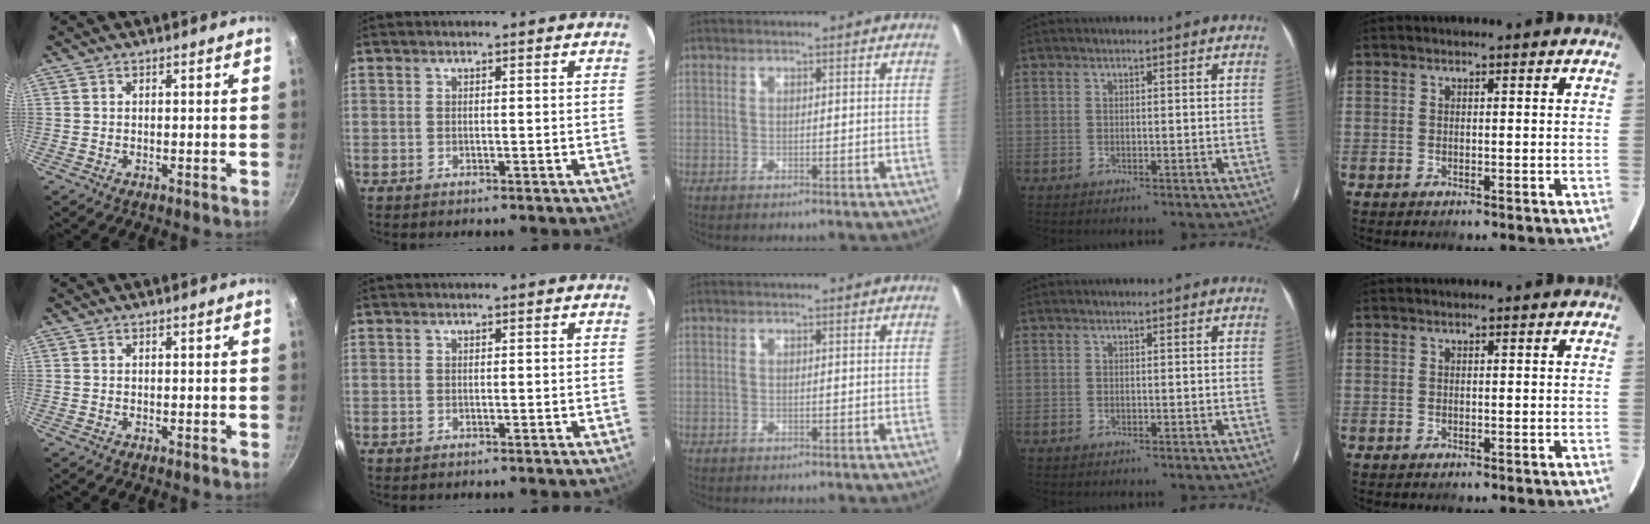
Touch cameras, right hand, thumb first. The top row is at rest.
{}